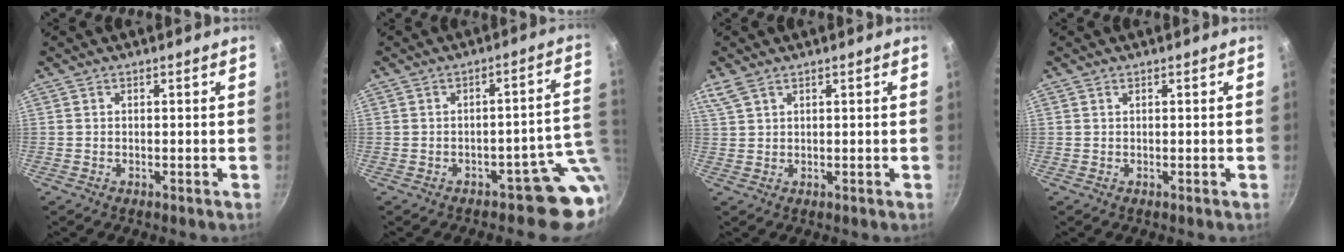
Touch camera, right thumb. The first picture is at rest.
{"total": 7.5, "force": [-1.9, 4.8, 5.4], "torque": [0.011, 0.028, -0.027]}
{"total": 3.0, "force": [2.2, 1.3, 1.7], "torque": [-0.038, 0.000, 0.050]}
{"total": 0.0}